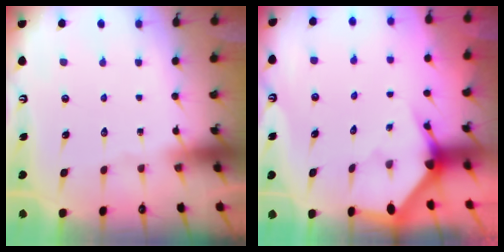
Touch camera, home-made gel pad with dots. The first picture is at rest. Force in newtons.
{"total": 3.1, "press": 3.1, "slide": 0.2}